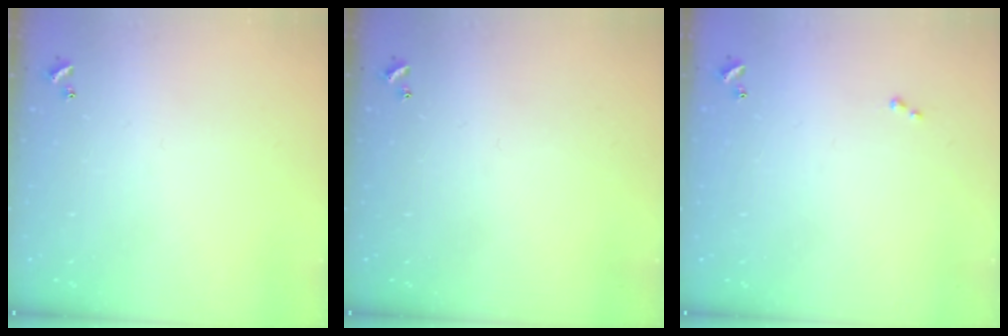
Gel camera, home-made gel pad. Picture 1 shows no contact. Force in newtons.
{"total": 0.0}
{"total": 0.0}